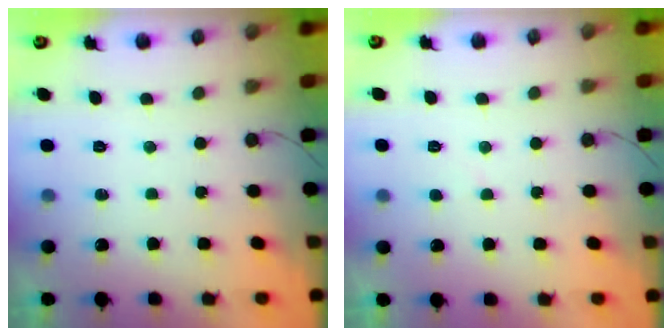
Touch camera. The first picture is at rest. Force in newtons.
{"total": 2.0, "press": 2.0, "slide": 0.3}